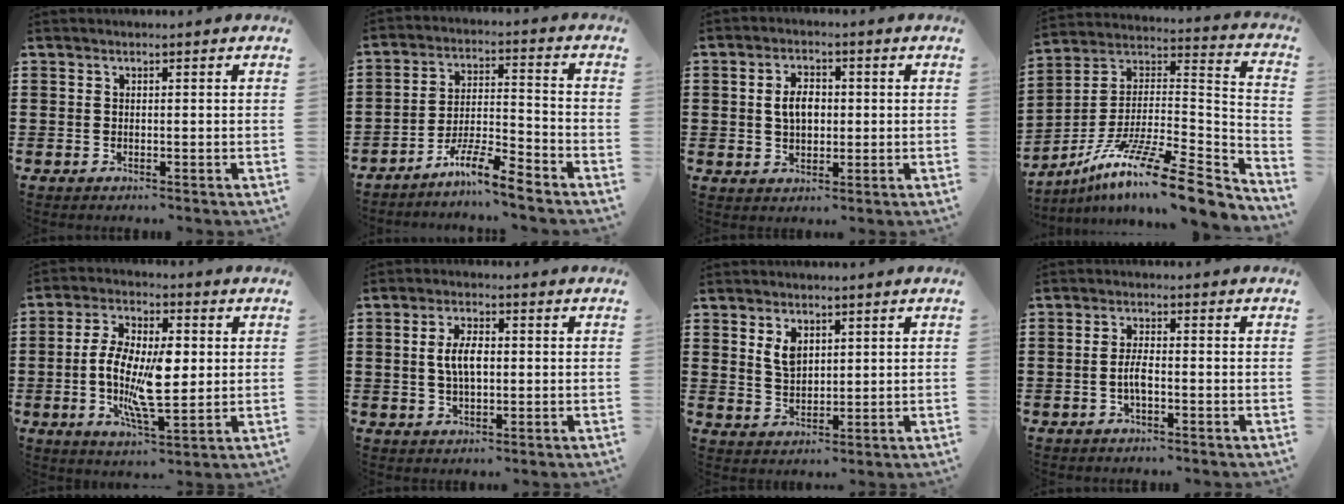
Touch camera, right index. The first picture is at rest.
{"total": 7.5, "force": [-6.4, 0.6, 4.0], "torque": [-0.084, 0.002, -0.124]}
{"total": 4.3, "force": [0.2, 2.7, 3.3], "torque": [-0.062, 0.008, 0.000]}
{"total": 14.7, "force": [-10.5, 1.8, 10.1], "torque": [-0.178, 0.014, -0.189]}
{"total": 11.3, "force": [-0.4, 4.3, 10.4], "torque": [-0.222, -0.003, -0.011]}
{"total": 5.0, "force": [0.3, 2.3, 4.5], "torque": [-0.088, 0.002, -0.001]}
{"total": 3.7, "force": [1.9, 2.3, 2.3], "torque": [-0.053, 0.008, 0.034]}
{"total": 3.1, "force": [-0.9, 0.6, 2.9], "torque": [-0.068, -0.006, -0.021]}